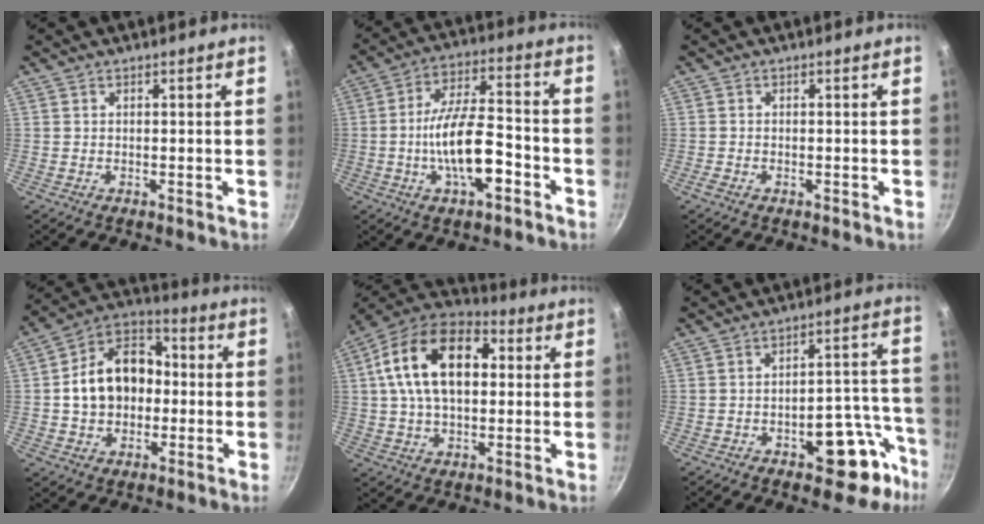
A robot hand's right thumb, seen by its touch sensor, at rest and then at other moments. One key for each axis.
{"total": 13.9, "fx": -4.7, "fy": 5.4, "fz": 11.9, "tx": -0.193, "ty": 0.036, "tz": -0.084}
{"total": 1.0, "fx": -0.7, "fy": 0.4, "fz": 0.6, "tx": -0.018, "ty": 0.005, "tz": -0.017}
{"total": 15.9, "fx": -0.2, "fy": 12.0, "fz": 10.4, "tx": -0.144, "ty": 0.037, "tz": -0.018}
{"total": 19.2, "fx": 3.6, "fy": 11.9, "fz": 14.6, "tx": -0.226, "ty": 0.023, "tz": 0.043}
{"total": 14.2, "fx": -7.3, "fy": 7.1, "fz": 9.9, "tx": -0.053, "ty": 0.064, "tz": -0.090}